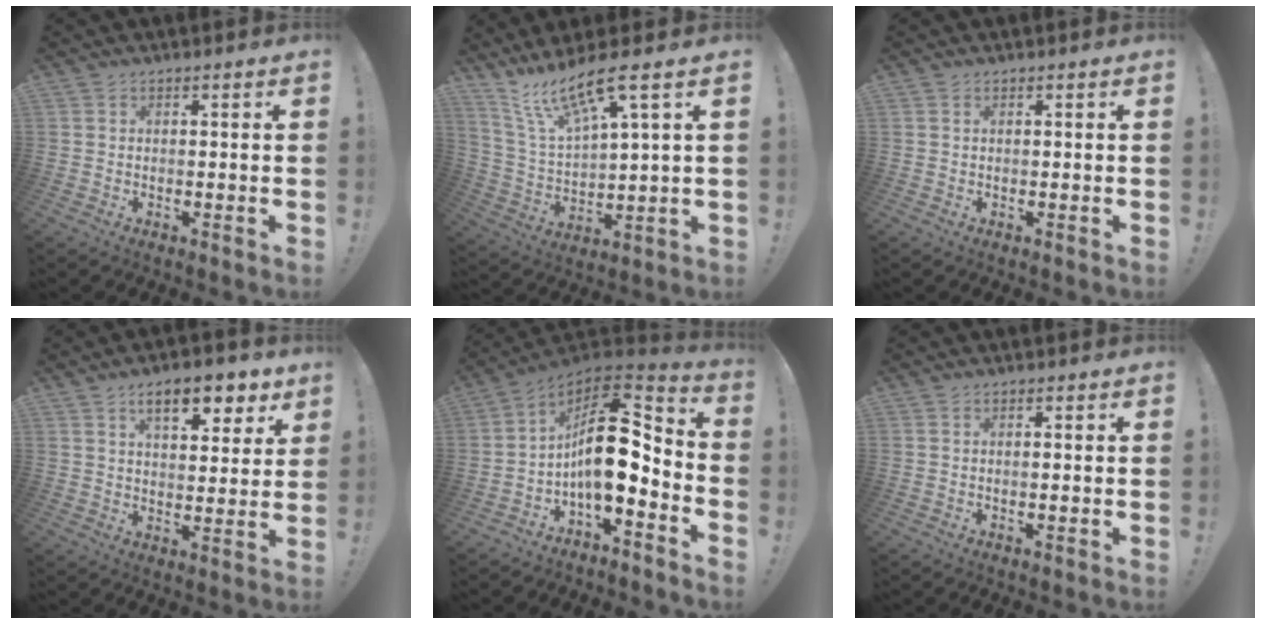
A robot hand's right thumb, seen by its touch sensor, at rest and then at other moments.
{"total": 13.5, "force": [9.9, 2.6, 8.9], "torque": [-0.169, -0.061, 0.168]}
{"total": 0.0}
{"total": 11.3, "force": [6.4, 4.5, 8.2], "torque": [-0.113, -0.028, 0.109]}
{"total": 16.8, "force": [-1.1, 8.3, 14.6], "torque": [-0.248, 0.006, -0.015]}
{"total": 0.8, "force": [0.0, 0.0, 0.8], "torque": [-0.010, -0.002, 0.000]}